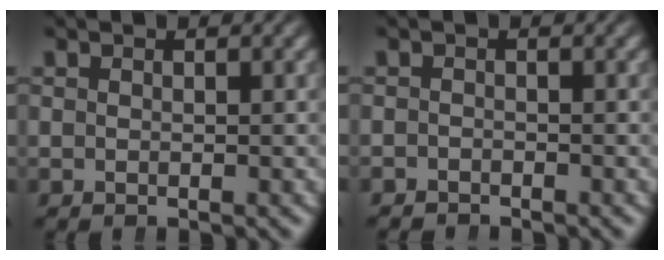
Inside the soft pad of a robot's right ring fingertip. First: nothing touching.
{"total": 1.4, "force": [-1.3, 0.0, -0.4], "torque": [0.003, -0.015, -0.018]}